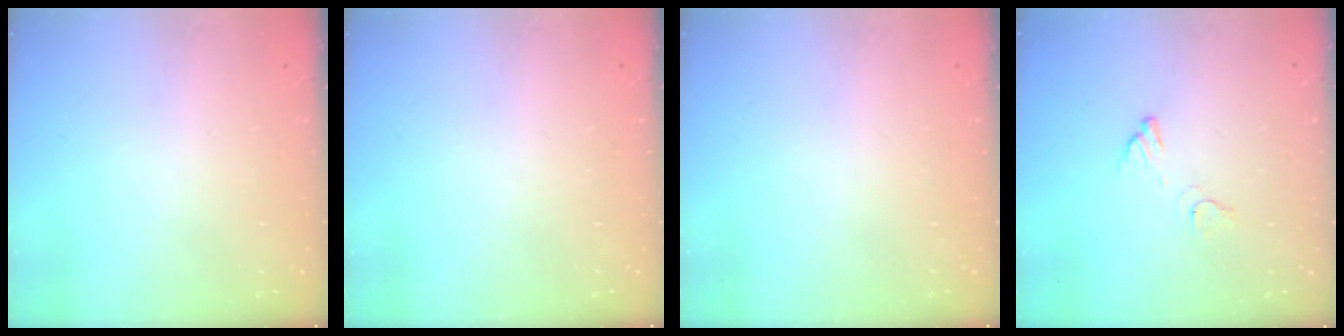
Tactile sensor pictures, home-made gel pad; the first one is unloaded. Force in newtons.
{"total": 0.0}
{"total": 0.0}
{"total": 4.7, "press": 4.6, "slide": 0.3}